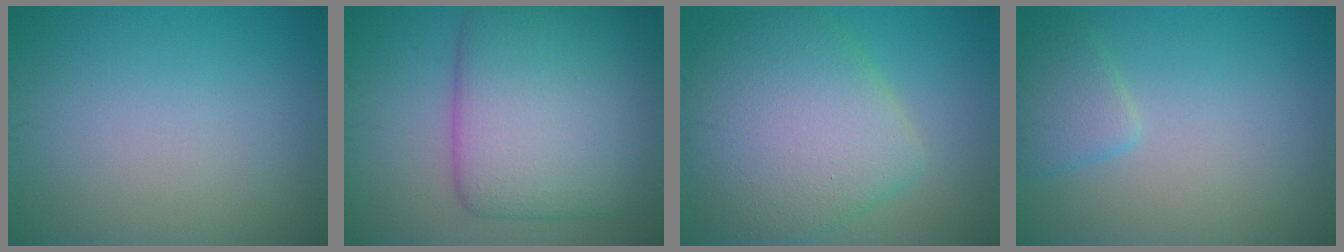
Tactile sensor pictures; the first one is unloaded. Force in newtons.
{"total": 11.3, "press": 11.2, "slide": 0.5}
{"total": 9.3, "press": 9.3, "slide": 0.6}
{"total": 2.3, "press": 2.3, "slide": 0.2}